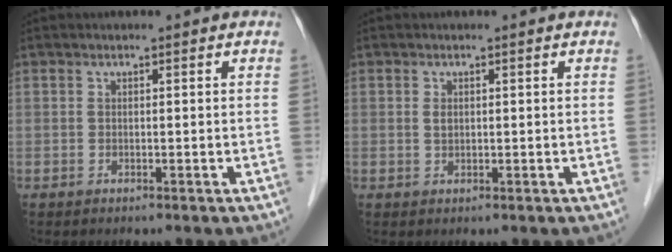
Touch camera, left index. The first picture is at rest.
{"total": 1.0, "force": [0.2, 0.7, 0.6], "torque": [-0.013, 0.004, 0.006]}